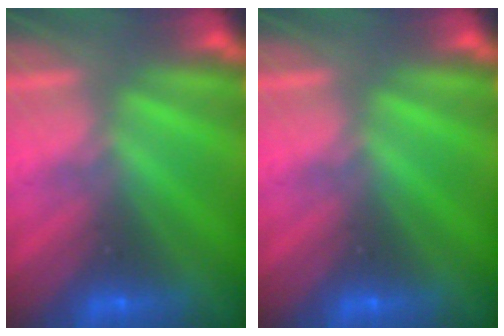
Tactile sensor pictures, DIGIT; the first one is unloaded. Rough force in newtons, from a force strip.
{"total": 0.0}